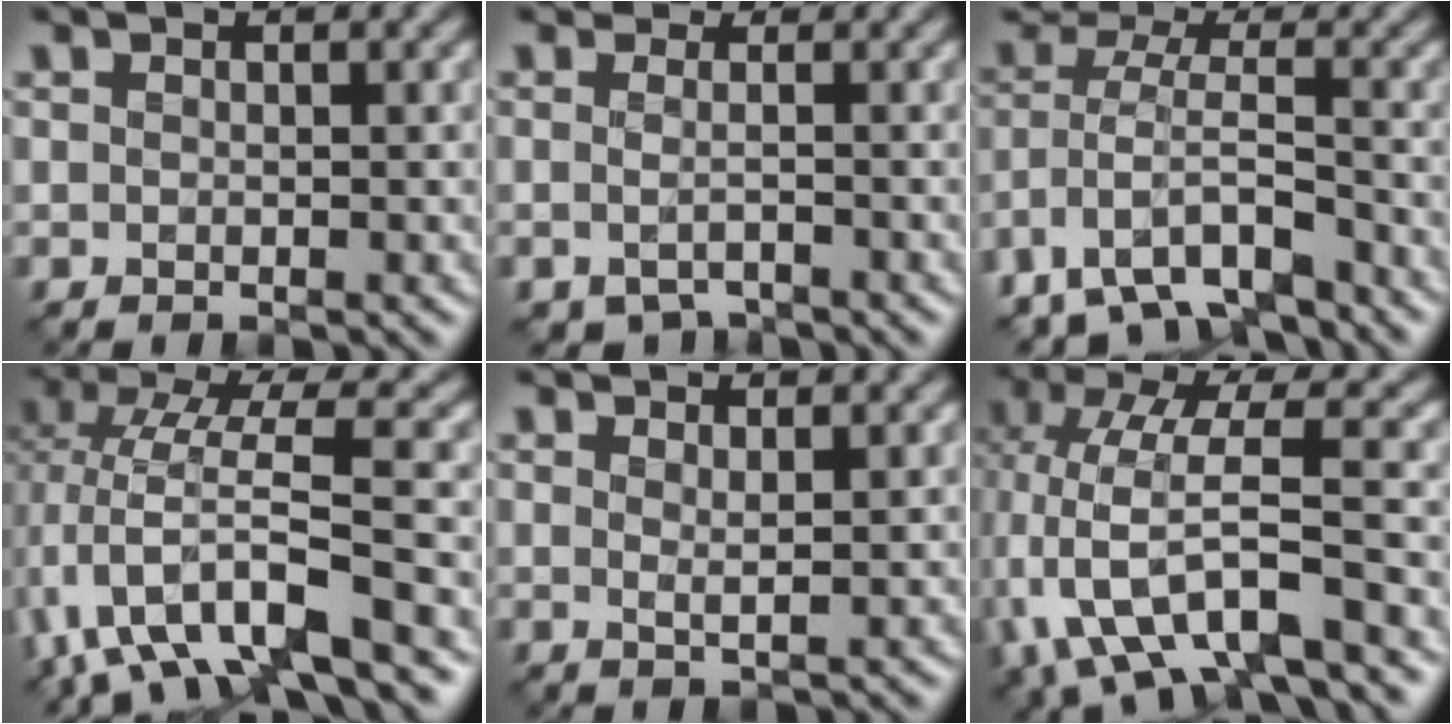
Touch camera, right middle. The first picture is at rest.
{"total": 2.0, "force": [-1.1, 1.4, 0.9], "torque": [-0.002, 0.001, -0.020]}
{"total": 7.0, "force": [-5.4, 3.1, 3.3], "torque": [-0.065, -0.009, -0.100]}
{"total": 8.1, "force": [-2.9, 2.1, 7.2], "torque": [-0.135, 0.006, -0.061]}
{"total": 1.0, "force": [0.6, 0.0, 0.7], "torque": [-0.014, -0.004, 0.011]}
{"total": 8.8, "force": [-2.7, 3.4, 7.6], "torque": [-0.152, 0.001, -0.056]}